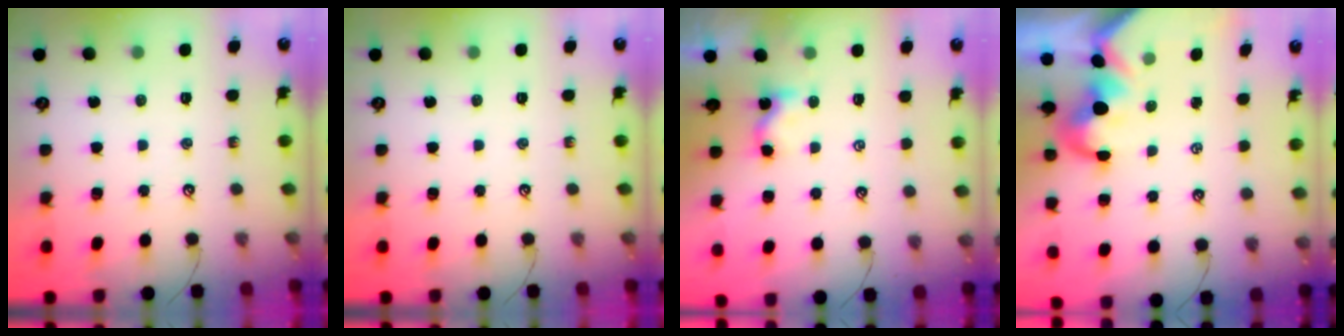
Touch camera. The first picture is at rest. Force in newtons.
{"total": 0.0}
{"total": 2.4, "press": 2.4, "slide": 0.1}
{"total": 3.0, "press": 2.8, "slide": 1.1}